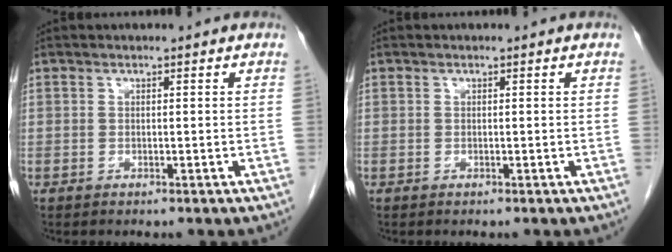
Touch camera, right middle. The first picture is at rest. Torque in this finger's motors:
{"motor_torque": [-0.21, -0.02, 0.02, -0.01]}